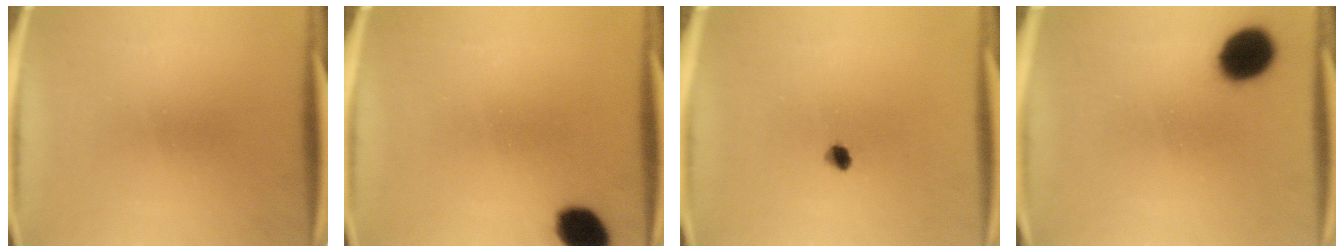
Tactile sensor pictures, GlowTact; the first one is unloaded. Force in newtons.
{"total": 7.6}
{"total": 1.9}
{"total": 10.7}